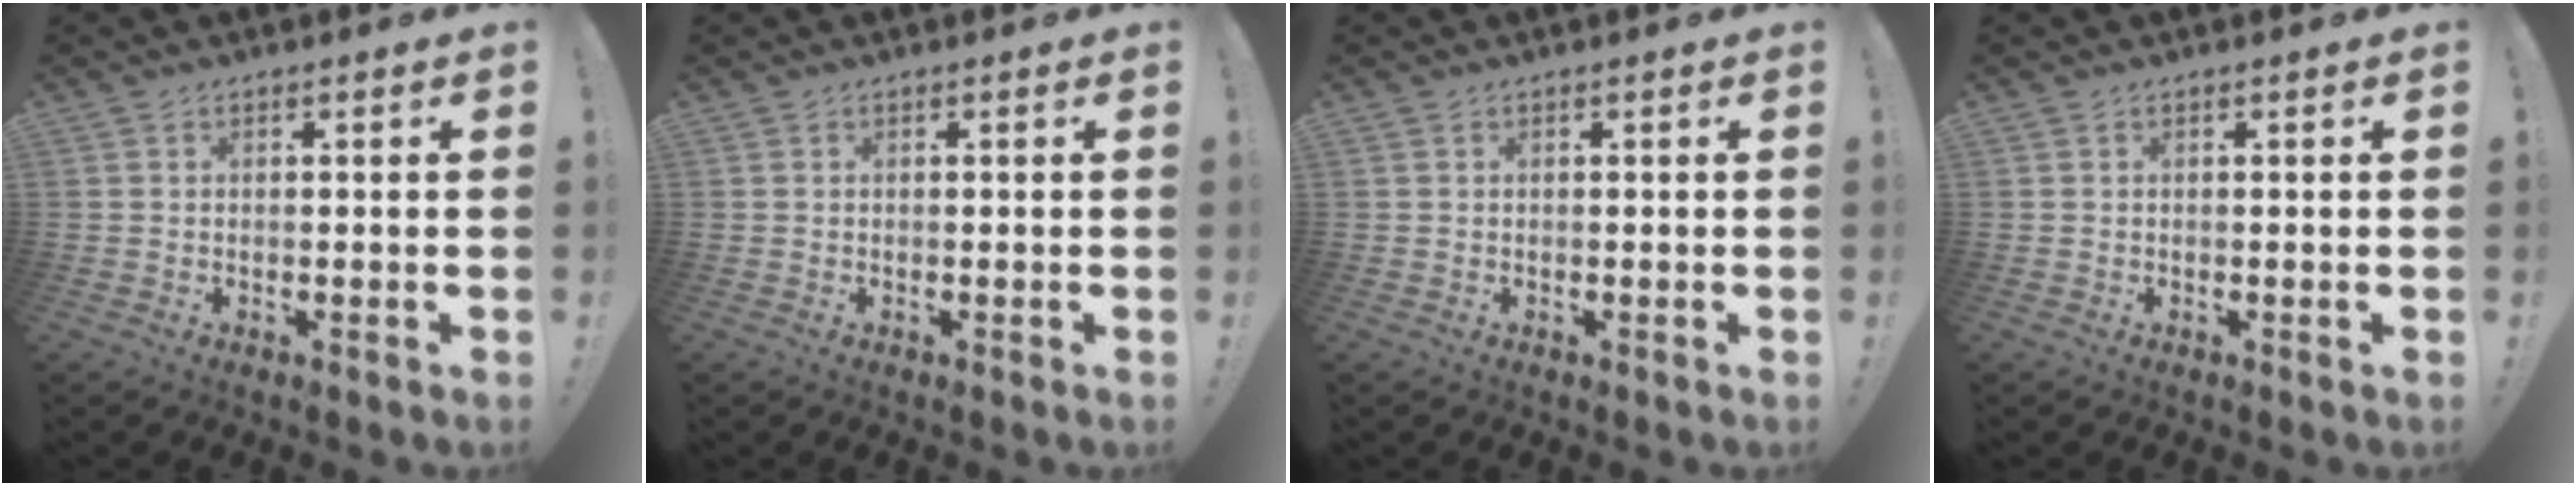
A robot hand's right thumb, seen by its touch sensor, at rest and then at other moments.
{"total": 0.0}
{"total": 0.0}
{"total": 0.0}